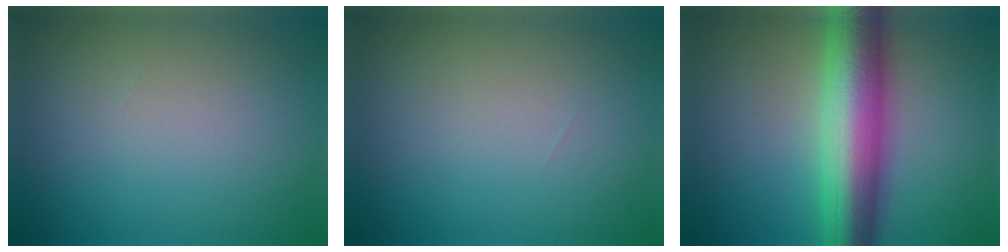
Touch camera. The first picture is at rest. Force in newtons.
{"total": 0.0}
{"total": 10.1, "press": 10.0, "slide": 0.2}